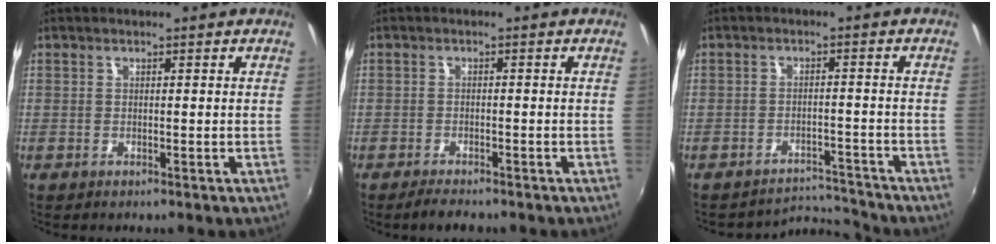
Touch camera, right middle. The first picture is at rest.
{"total": 3.3, "force": [-2.8, 0.8, 1.4], "torque": [-0.038, -0.007, -0.050]}
{"total": 5.5, "force": [-5.3, -0.3, -1.6], "torque": [0.008, 0.014, -0.085]}